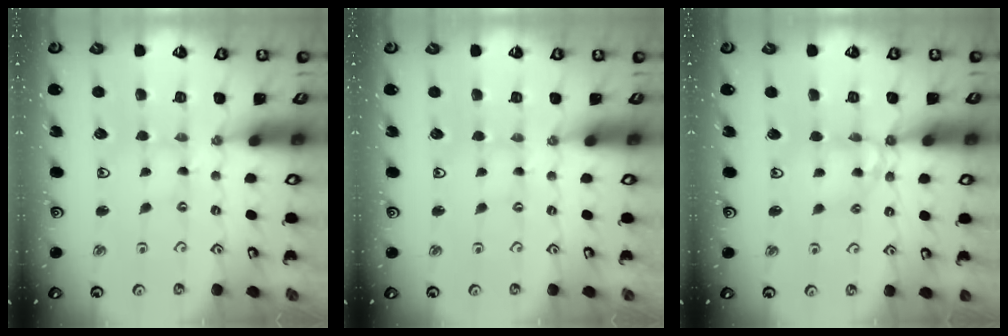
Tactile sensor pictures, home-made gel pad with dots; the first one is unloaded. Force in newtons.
{"total": 0.0}
{"total": 9.8, "press": 9.8, "slide": 0.8}